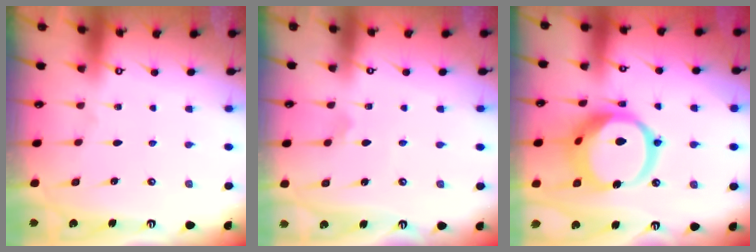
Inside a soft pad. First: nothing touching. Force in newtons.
{"total": 3.1, "press": 3.1, "slide": 0.5}
{"total": 16.8, "press": 16.7, "slide": 1.8}